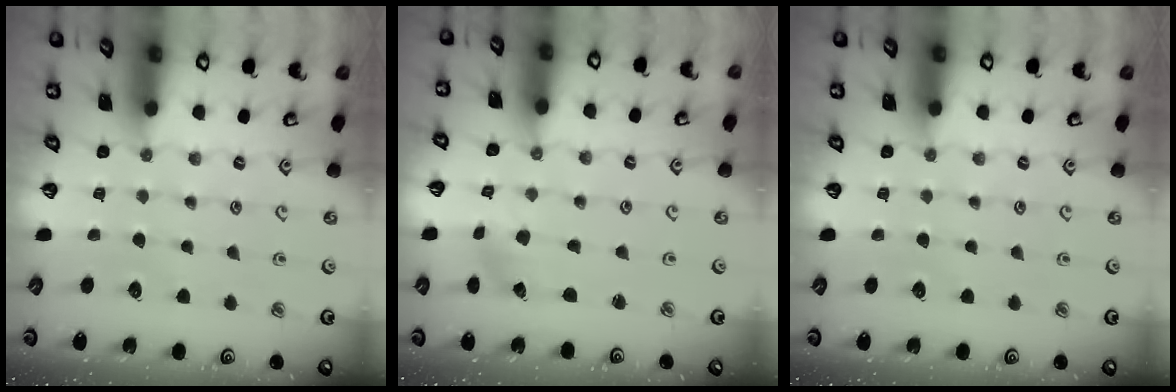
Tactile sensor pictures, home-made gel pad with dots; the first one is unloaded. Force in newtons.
{"total": 0.0}
{"total": 0.0}